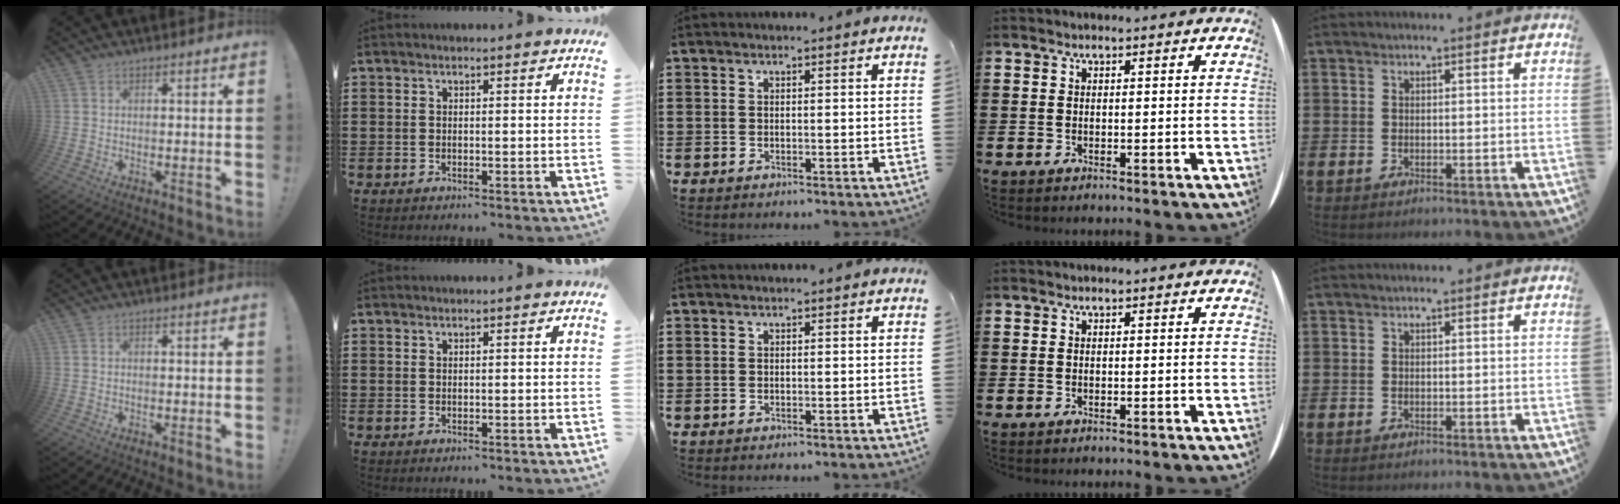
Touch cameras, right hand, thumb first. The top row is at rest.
{}